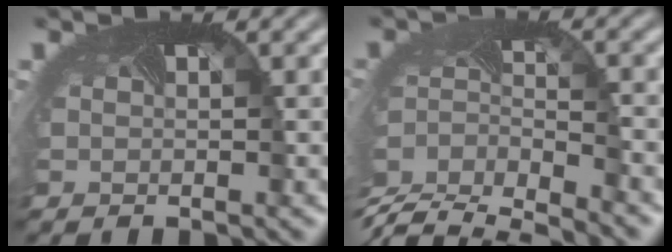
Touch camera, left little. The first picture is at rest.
{"total": 7.0, "force": [-6.3, 1.6, 2.5], "torque": [-0.067, -0.026, -0.117]}